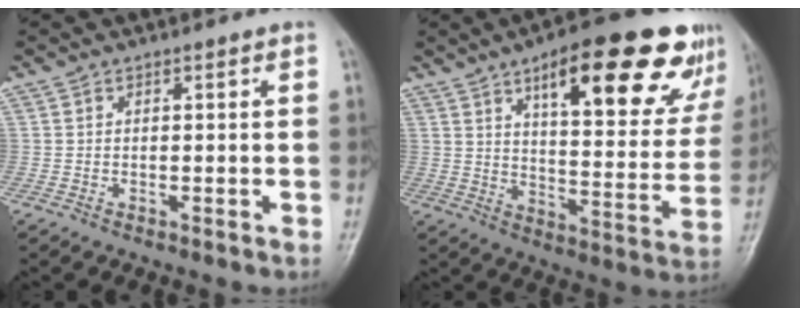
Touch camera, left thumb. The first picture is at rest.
{"total": 24.9, "force": [13.9, 8.2, 18.9], "torque": [-0.218, -0.033, 0.199]}